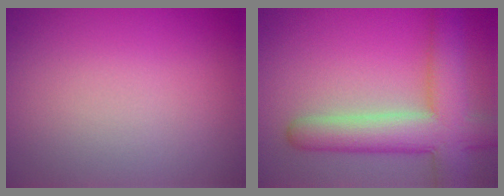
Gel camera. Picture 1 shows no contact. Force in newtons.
{"total": 7.7, "press": 7.6, "slide": 0.6}